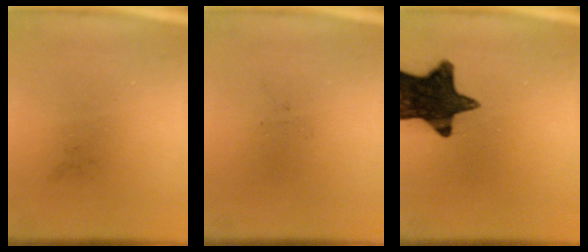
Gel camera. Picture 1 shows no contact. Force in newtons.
{"total": 0.0}
{"total": 15.2}